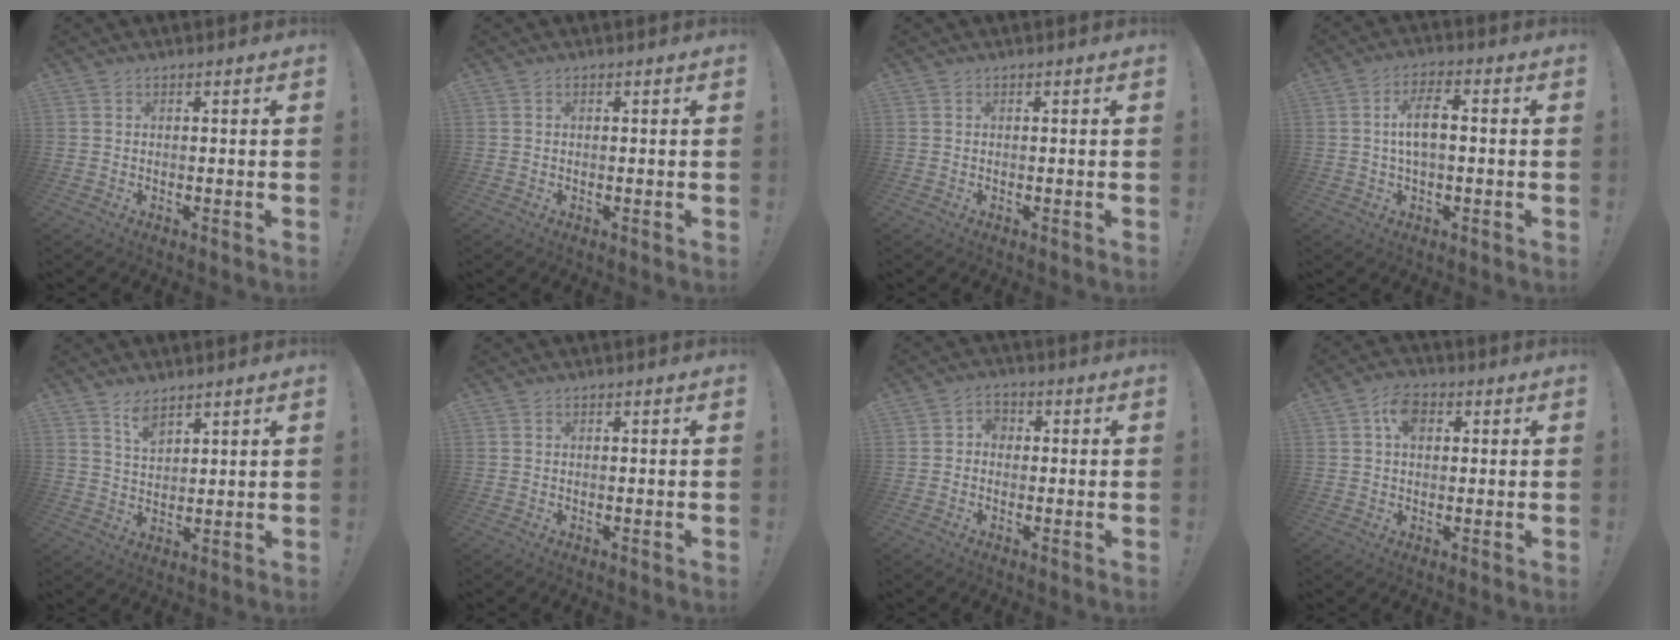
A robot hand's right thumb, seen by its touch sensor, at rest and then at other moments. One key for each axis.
{"total": 0.0}
{"total": 0.0}
{"total": 7.4, "fx": 0.5, "fy": 3.1, "fz": 6.7, "tx": -0.119, "ty": 0.007, "tz": 0.008}
{"total": 5.7, "fx": 4.5, "fy": 2.3, "fz": 2.7, "tx": -0.045, "ty": -0.028, "tz": 0.081}
{"total": 0.0}
{"total": 3.5, "fx": -0.6, "fy": 2.8, "fz": 1.9, "tx": -0.032, "ty": 0.010, "tz": -0.011}
{"total": 6.5, "fx": 1.8, "fy": 4.3, "fz": 4.5, "tx": -0.072, "ty": 0.008, "tz": 0.031}